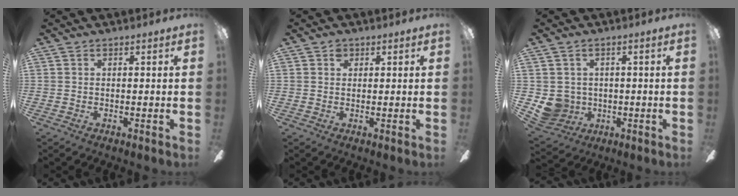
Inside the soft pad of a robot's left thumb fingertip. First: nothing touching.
{"total": 1.6, "force": [0.8, 1.1, 0.6], "torque": [-0.007, 0.000, 0.013]}
{"total": 6.3, "force": [0.0, 6.1, 1.5], "torque": [-0.062, -0.008, 0.004]}